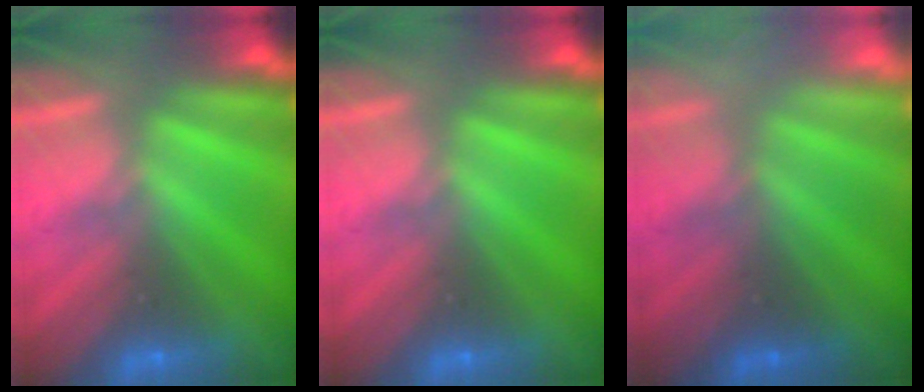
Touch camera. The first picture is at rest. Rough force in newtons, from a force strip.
{"total": 0.0}
{"total": 2.9}